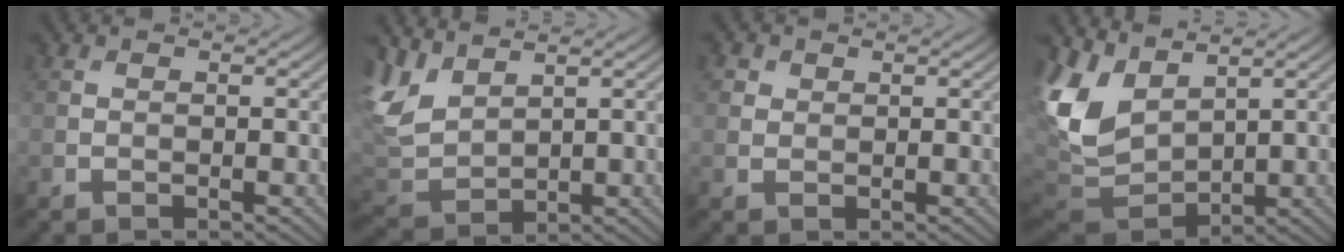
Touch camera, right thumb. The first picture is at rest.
{"total": 6.6, "force": [3.6, 3.6, 4.1], "torque": [-0.123, 0.003, 0.077]}
{"total": 1.9, "force": [0.9, 1.5, 0.5], "torque": [-0.013, -0.005, 0.016]}
{"total": 9.6, "force": [3.0, 6.3, 6.6], "torque": [-0.187, -0.008, 0.062]}